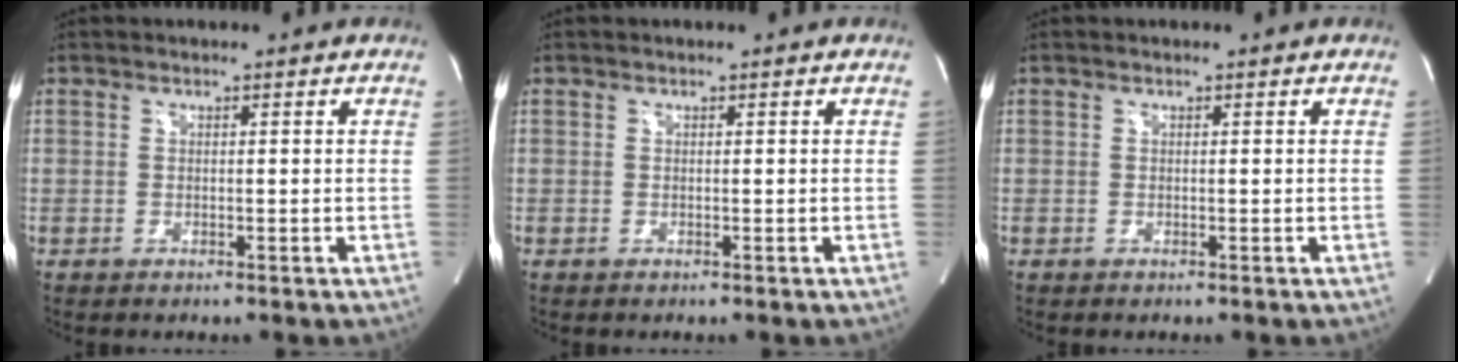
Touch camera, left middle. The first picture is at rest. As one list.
[{"total": 0.0}, {"total": 0.0}]